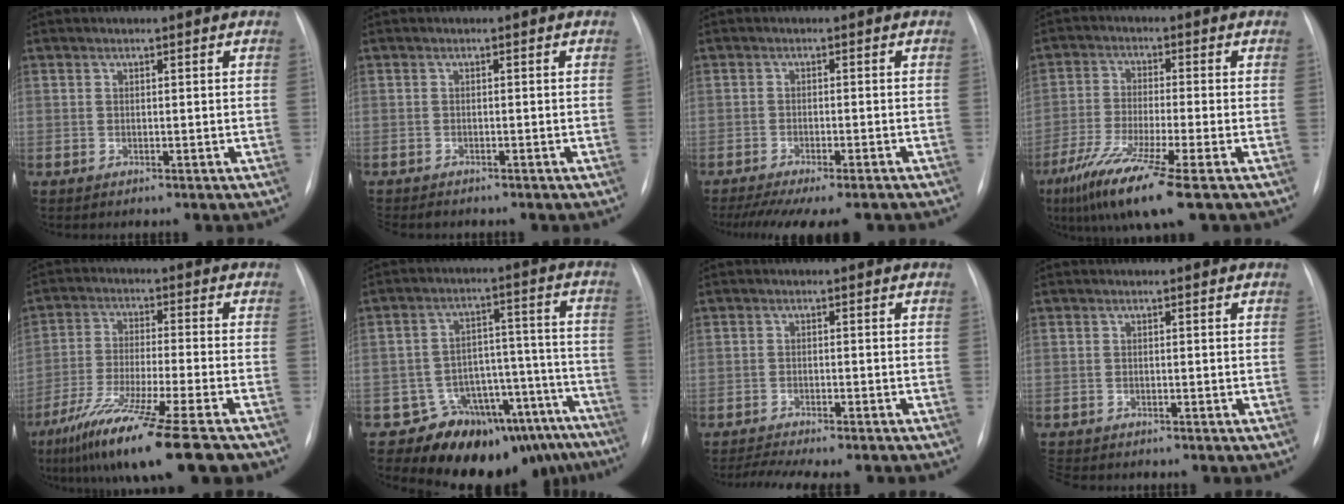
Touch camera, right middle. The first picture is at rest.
{"total": 3.2, "force": [-2.8, 1.2, 1.1], "torque": [-0.015, -0.006, -0.038]}
{"total": 13.0, "force": [-11.1, 2.2, 6.4], "torque": [-0.104, -0.020, -0.151]}
{"total": 10.7, "force": [-6.1, -0.3, 8.7], "torque": [-0.174, -0.037, -0.115]}
{"total": 16.0, "force": [-11.2, -0.6, 11.3], "torque": [-0.204, -0.057, -0.193]}
{"total": 15.8, "force": [-13.2, 7.9, 3.5], "torque": [-0.003, 0.078, -0.173]}
{"total": 9.7, "force": [-8.7, 1.2, 4.2], "torque": [-0.057, -0.001, -0.120]}
{"total": 4.0, "force": [-3.5, 1.5, 1.3], "torque": [-0.021, -0.006, -0.053]}